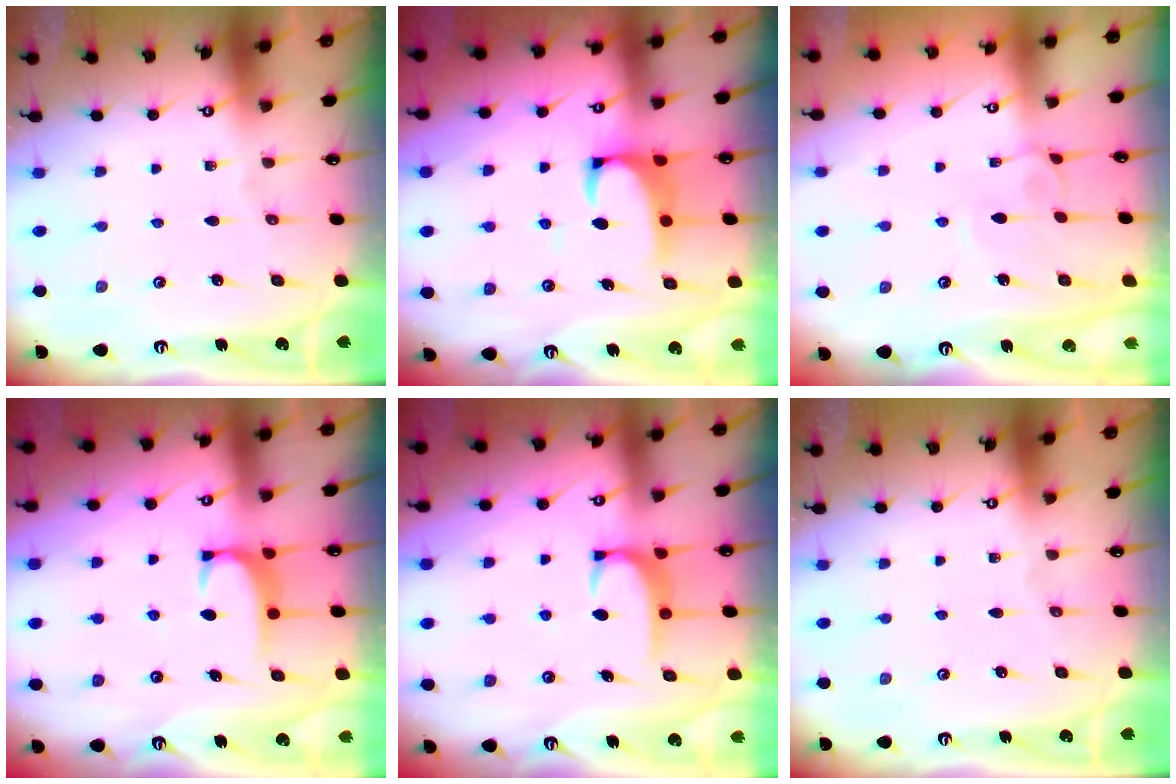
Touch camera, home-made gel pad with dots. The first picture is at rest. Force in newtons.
{"total": 2.4, "press": 2.3, "slide": 0.9}
{"total": 3.1, "press": 3.1, "slide": 0.3}
{"total": 1.6, "press": 1.5, "slide": 0.5}
{"total": 2.6, "press": 2.6, "slide": 0.5}
{"total": 0.0}